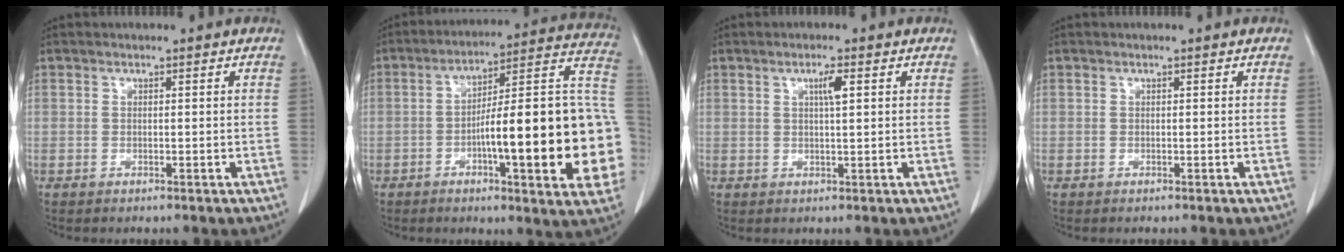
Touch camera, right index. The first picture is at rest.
{"total": 25.3, "force": [-4.6, 3.5, 24.6], "torque": [-0.258, 0.026, -0.065]}
{"total": 2.4, "force": [0.9, 0.1, 2.3], "torque": [-0.040, 0.000, 0.014]}
{"total": 0.0}